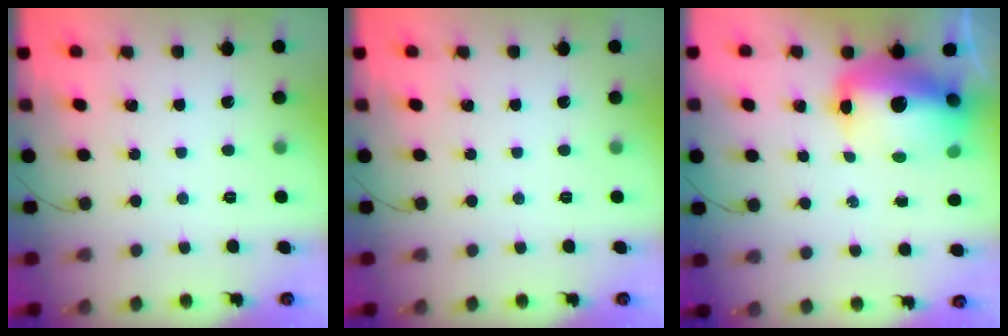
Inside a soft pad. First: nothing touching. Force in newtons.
{"total": 0.0}
{"total": 15.5, "press": 15.1, "slide": 3.5}